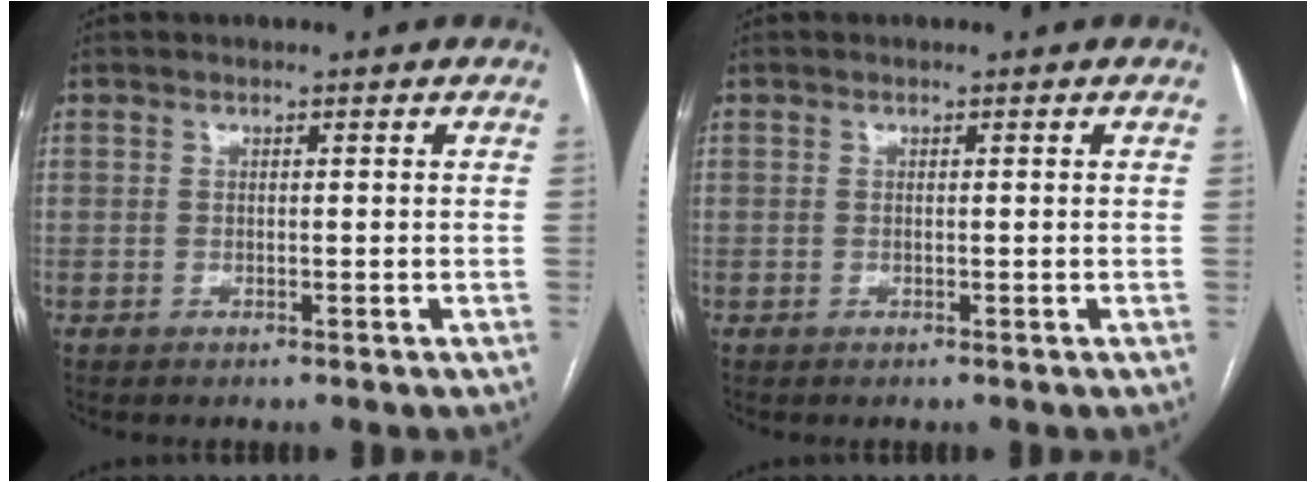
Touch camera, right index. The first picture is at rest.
{"total": 0.0}